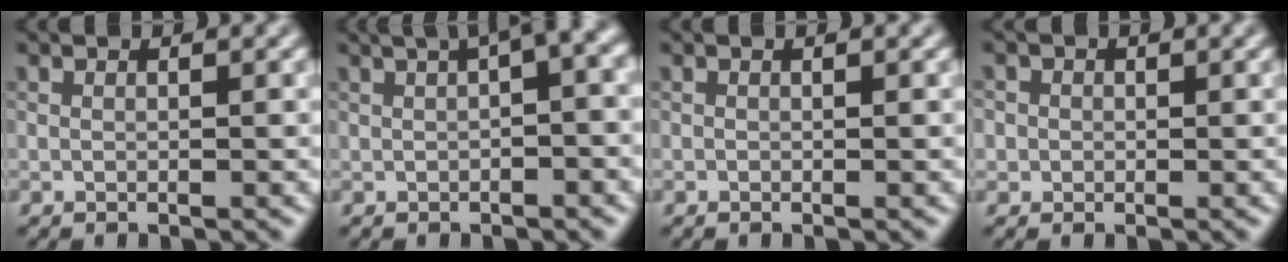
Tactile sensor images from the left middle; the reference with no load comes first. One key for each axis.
{"total": 6.5, "fx": 2.5, "fy": 1.8, "fz": 5.7, "tx": -0.065, "ty": 0.030, "tz": 0.043}
{"total": 0.0}
{"total": 0.9, "fx": 0.1, "fy": 0.9, "fz": 0.0, "tx": -0.012, "ty": 0.009, "tz": 0.008}